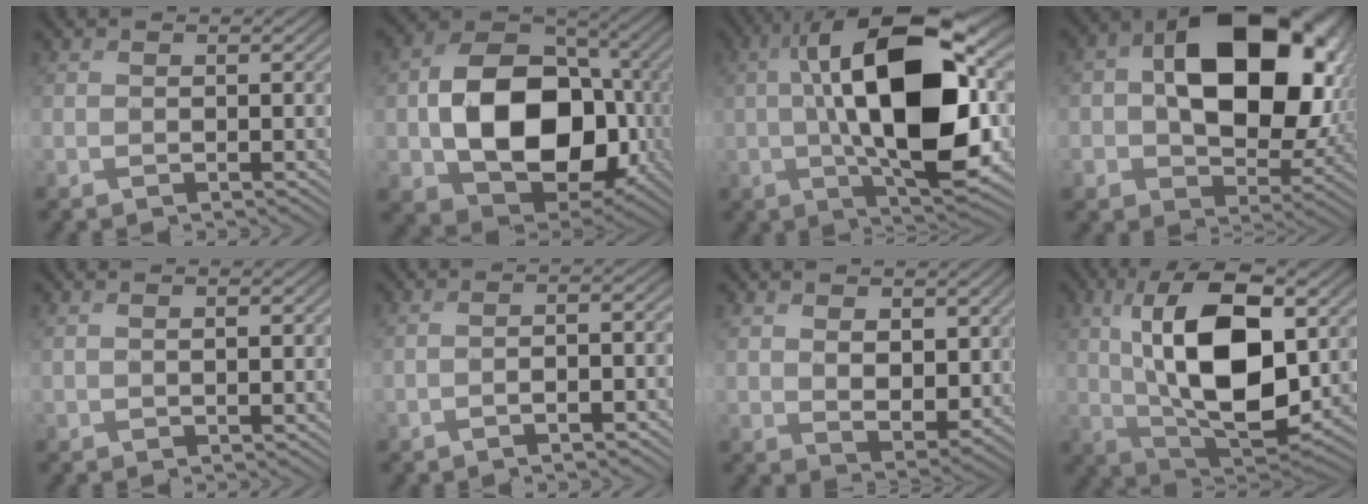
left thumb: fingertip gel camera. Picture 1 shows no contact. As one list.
[{"total": 15.3, "force": [-1.8, 11.3, 10.1], "torque": [-0.164, -0.021, -0.020]}, {"total": 17.7, "force": [0.4, 8.1, 15.7], "torque": [-0.274, 0.002, 0.010]}, {"total": 17.7, "force": [2.7, 12.1, 12.7], "torque": [-0.191, -0.017, 0.062]}, {"total": 1.7, "force": [1.0, 0.5, 1.3], "torque": [-0.029, -0.001, 0.023]}, {"total": 4.5, "force": [-1.5, 1.3, 4.1], "torque": [-0.074, -0.001, -0.021]}, {"total": 7.2, "force": [2.9, 4.4, 4.9], "torque": [-0.116, -0.019, 0.063]}, {"total": 15.9, "force": [2.7, 8.2, 13.4], "torque": [-0.262, 0.000, 0.055]}]